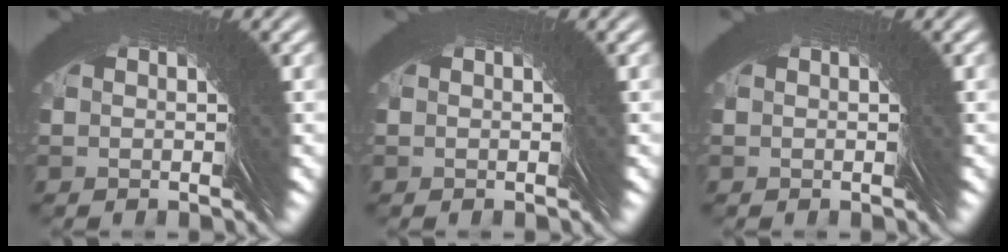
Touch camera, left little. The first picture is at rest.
{"total": 0.0}
{"total": 0.0}